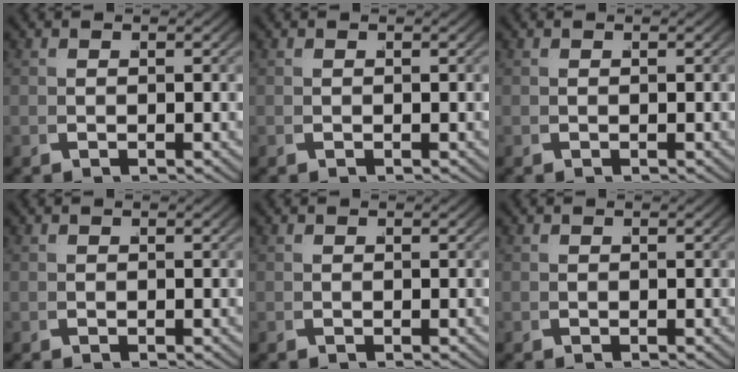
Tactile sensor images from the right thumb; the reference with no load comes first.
{"total": 0.0}
{"total": 0.0}
{"total": 0.0}
{"total": 0.0}
{"total": 0.0}